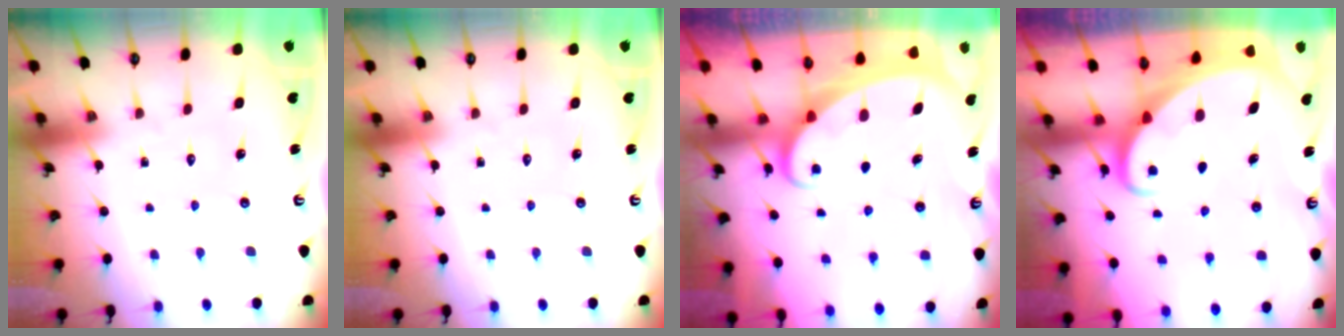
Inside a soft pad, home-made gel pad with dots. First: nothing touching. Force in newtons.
{"total": 0.0}
{"total": 2.5, "press": 2.5, "slide": 0.4}
{"total": 4.2, "press": 4.1, "slide": 0.5}